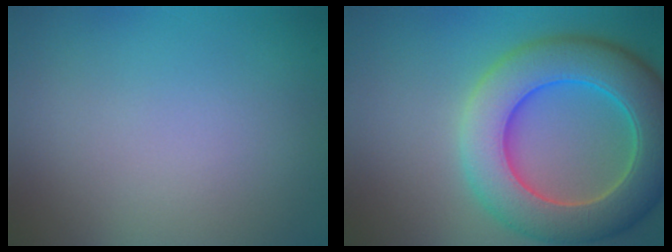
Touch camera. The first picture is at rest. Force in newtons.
{"total": 9.8, "press": 9.8, "slide": 0.7}